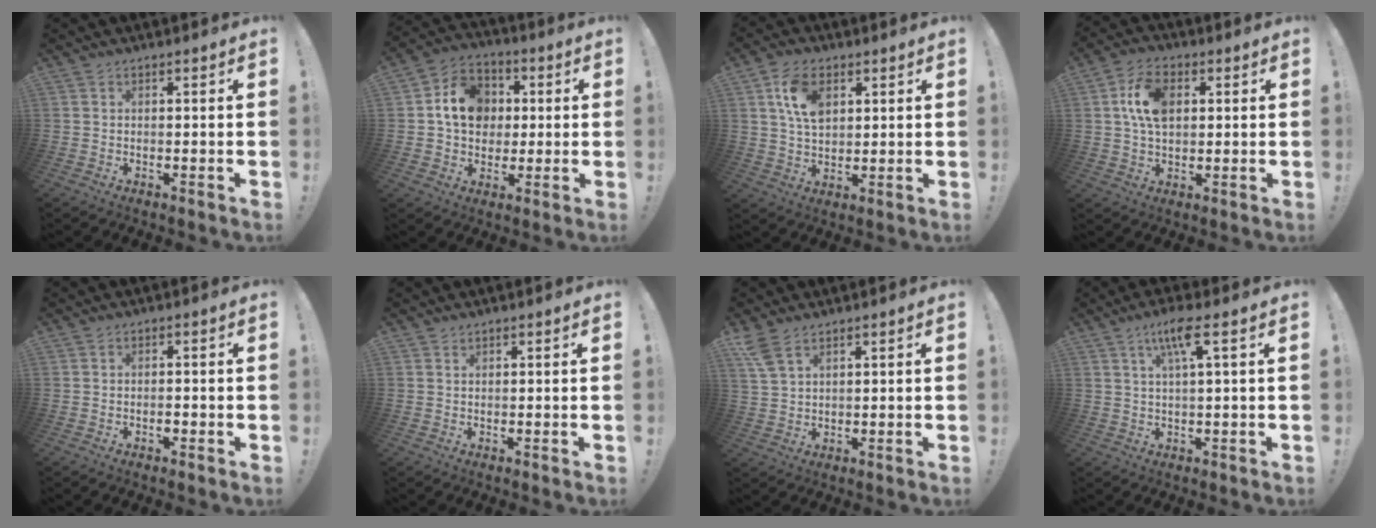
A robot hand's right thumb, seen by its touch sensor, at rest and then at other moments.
{"total": 13.5, "force": [2.0, 11.3, 7.0], "torque": [-0.103, 0.012, 0.048]}
{"total": 10.4, "force": [4.1, 6.7, 6.8], "torque": [-0.115, -0.003, 0.075]}
{"total": 11.1, "force": [2.6, 7.1, 8.2], "torque": [-0.161, 0.013, 0.050]}
{"total": 1.2, "force": [-0.9, 0.5, 0.7], "torque": [-0.018, 0.004, -0.012]}
{"total": 0.6, "force": [0.5, 0.2, 0.2], "torque": [-0.003, -0.001, 0.011]}
{"total": 6.0, "force": [3.9, 2.4, 3.9], "torque": [-0.078, -0.013, 0.077]}
{"total": 7.5, "force": [2.9, 0.7, 6.9], "torque": [-0.126, 0.000, 0.043]}